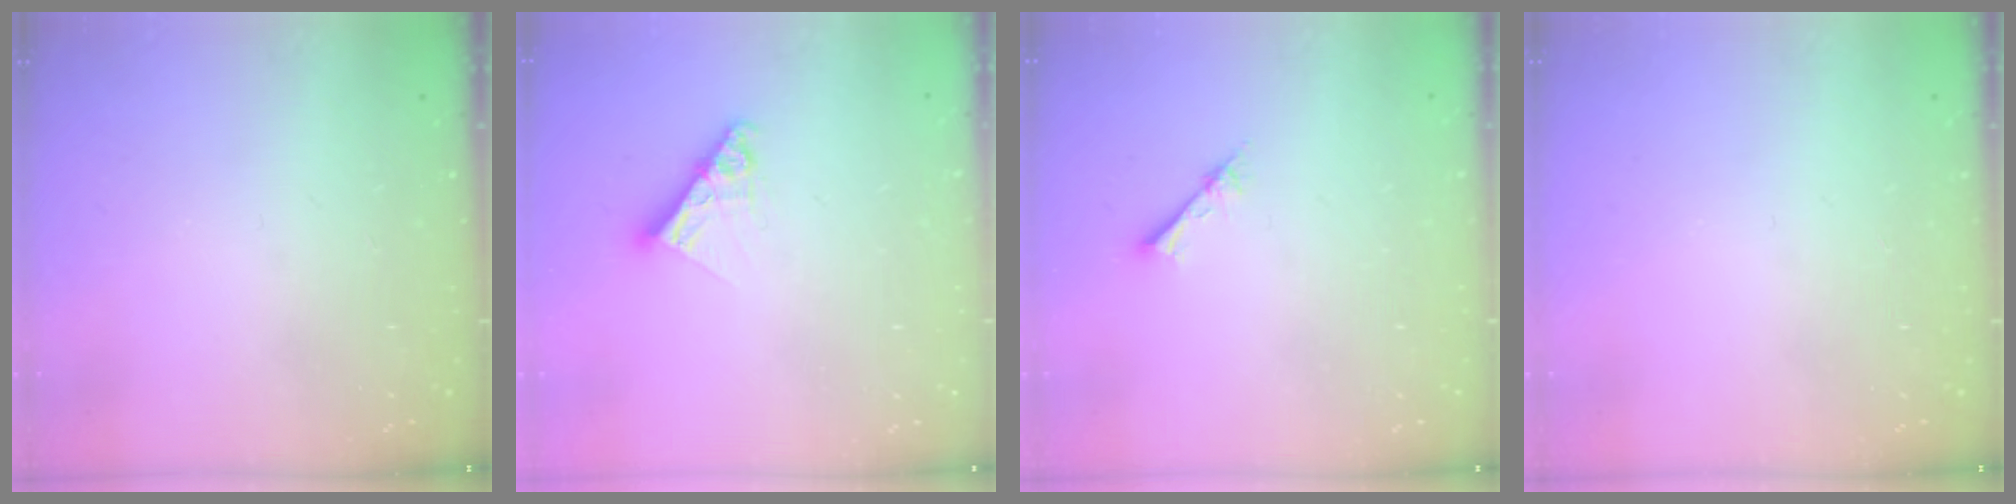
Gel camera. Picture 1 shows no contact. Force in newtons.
{"total": 8.1, "press": 8.1, "slide": 0.7}
{"total": 2.3, "press": 2.3, "slide": 0.3}
{"total": 0.0}